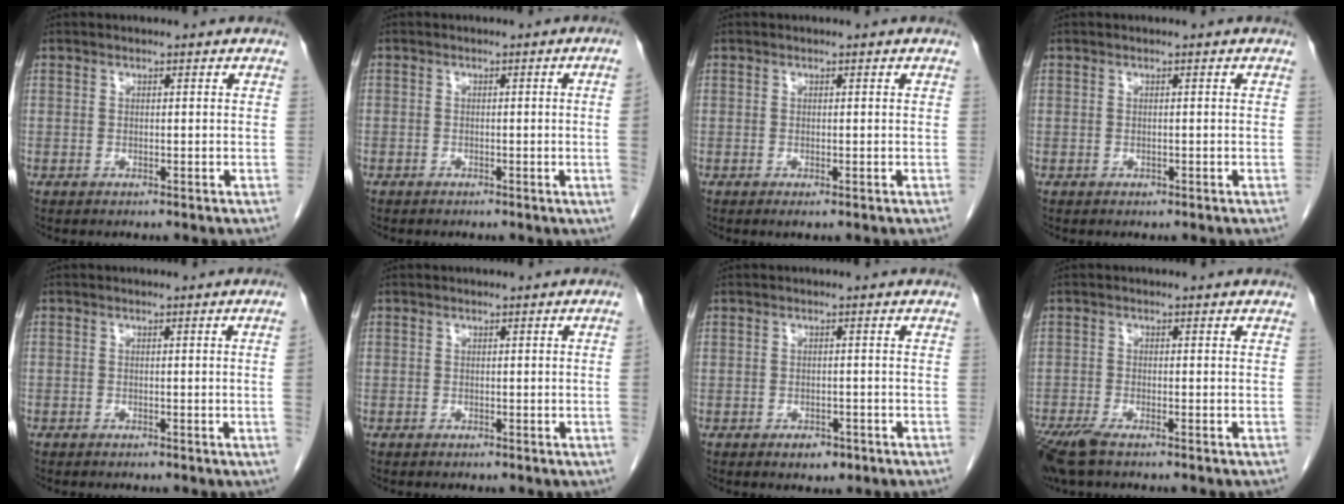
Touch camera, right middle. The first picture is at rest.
{"total": 2.3, "force": [-0.4, -0.8, 2.1], "torque": [-0.023, 0.000, -0.006]}
{"total": 0.6, "force": [-0.3, 0.1, 0.6], "torque": [-0.007, -0.002, -0.004]}
{"total": 0.0}
{"total": 1.5, "force": [-0.3, -0.5, 1.4], "torque": [-0.014, 0.000, -0.006]}
{"total": 1.1, "force": [-0.1, -0.4, 1.0], "torque": [-0.005, 0.001, -0.001]}
{"total": 2.3, "force": [-1.4, 1.3, 1.3], "torque": [-0.013, 0.003, -0.011]}
{"total": 5.2, "force": [-3.8, 0.9, 3.4], "torque": [-0.068, -0.015, -0.070]}